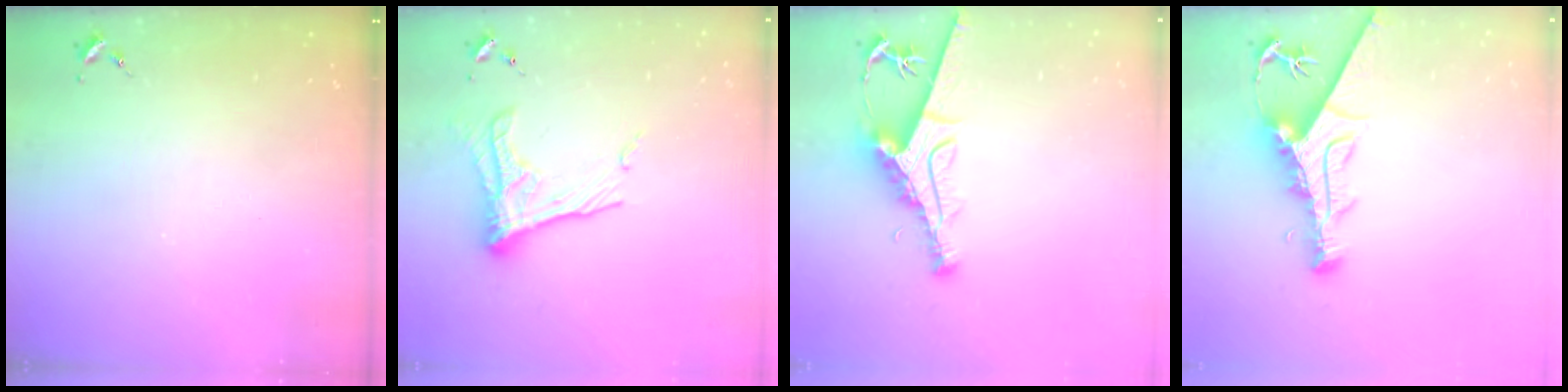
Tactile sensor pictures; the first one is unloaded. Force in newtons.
{"total": 13.4, "press": 13.3, "slide": 0.9}
{"total": 10.1, "press": 10.0, "slide": 1.2}
{"total": 11.9, "press": 11.9, "slide": 1.3}